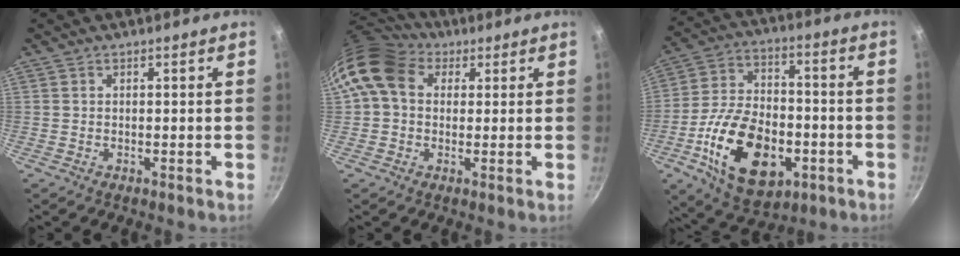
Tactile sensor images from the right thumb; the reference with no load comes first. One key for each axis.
{"total": 12.4, "fx": 3.5, "fy": 9.7, "fz": 6.9, "tx": -0.117, "ty": 0.020, "tz": 0.046}
{"total": 23.8, "fx": -7.6, "fy": 14.5, "fz": 17.3, "tx": -0.285, "ty": 0.035, "tz": -0.119}